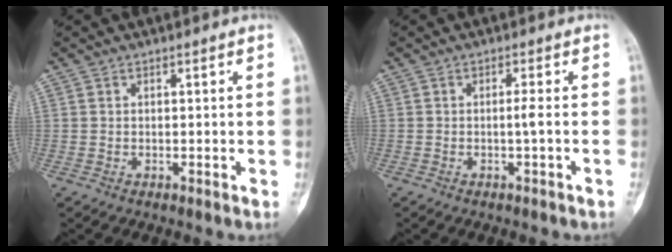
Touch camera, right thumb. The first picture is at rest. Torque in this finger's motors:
{"motor_torque": [0.42, 0.08, 0.36, -0.05, 0.12]}